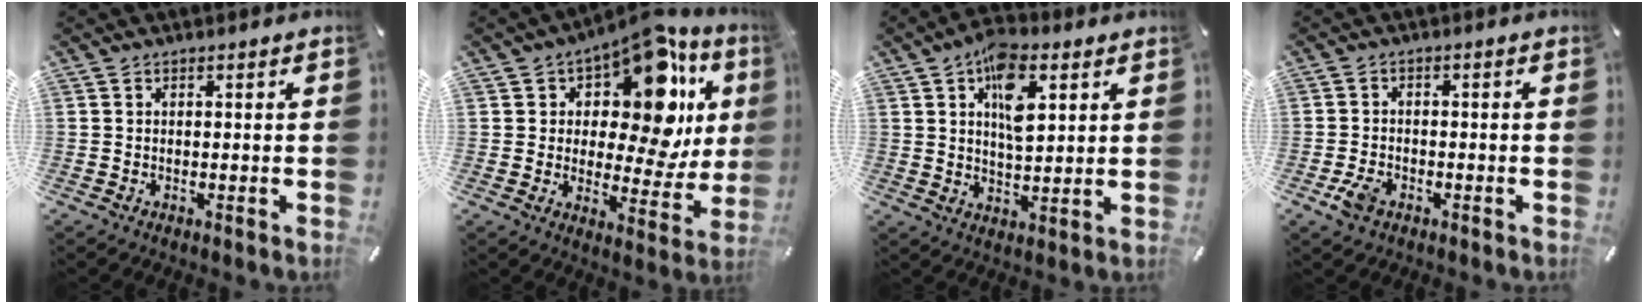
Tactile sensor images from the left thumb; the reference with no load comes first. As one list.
[{"total": 18.3, "force": [10.1, 8.5, 12.6], "torque": [-0.175, -0.086, 0.166]}, {"total": 10.9, "force": [4.6, 5.6, 8.1], "torque": [-0.118, -0.010, 0.076]}, {"total": 4.0, "force": [-2.0, 2.7, 2.3], "torque": [-0.056, 0.003, -0.041]}]